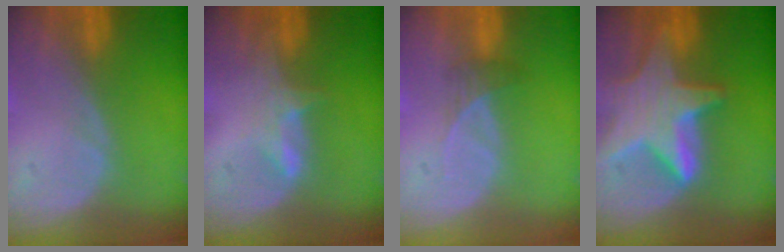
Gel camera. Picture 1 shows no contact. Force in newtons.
{"total": 2.8, "press": 2.8, "slide": 0.4}
{"total": 1.8, "press": 1.6, "slide": 0.8}
{"total": 9.5, "press": 9.5, "slide": 0.7}